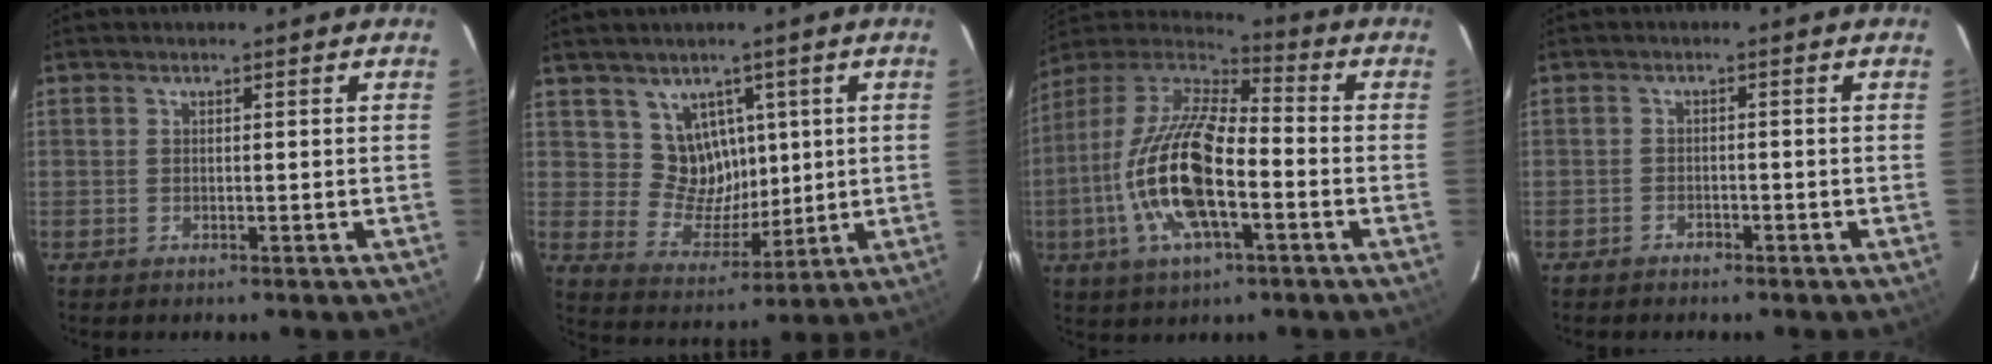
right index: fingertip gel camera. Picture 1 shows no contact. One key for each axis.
{"total": 8.4, "fx": 3.6, "fy": 7.2, "fz": 2.2, "tx": -0.038, "ty": 0.005, "tz": 0.081}
{"total": 19.2, "fx": -5.1, "fy": 7.2, "fz": 17.1, "tx": -0.348, "ty": -0.009, "tz": -0.105}
{"total": 1.8, "fx": -1.6, "fy": 0.9, "fz": 0.2, "tx": -0.010, "ty": 0.003, "tz": -0.028}